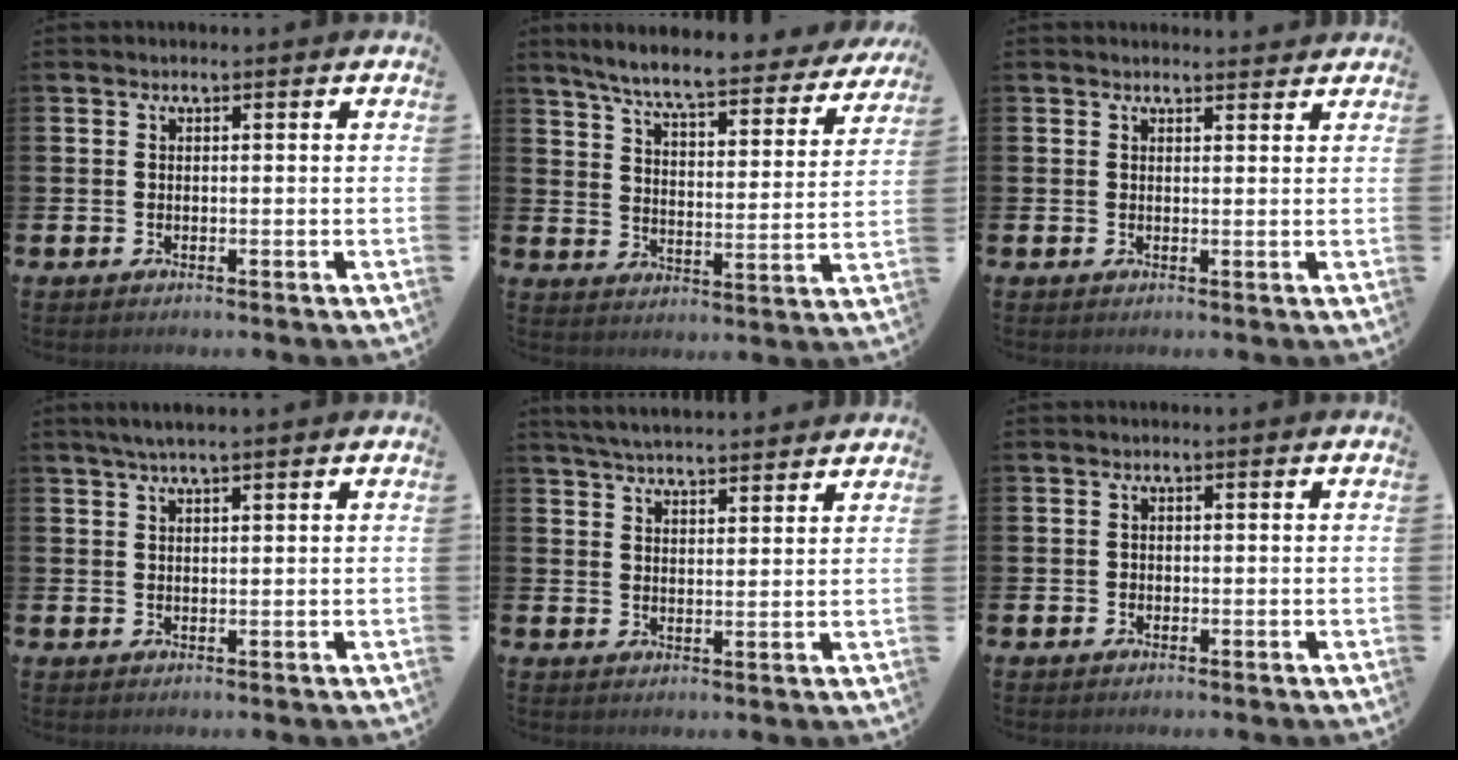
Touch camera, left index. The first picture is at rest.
{"total": 7.1, "force": [6.4, 0.5, 3.0], "torque": [-0.076, -0.049, 0.103]}
{"total": 1.5, "force": [1.4, 0.2, -0.1], "torque": [0.013, -0.008, 0.024]}
{"total": 2.7, "force": [2.2, 0.3, 1.7], "torque": [-0.028, -0.001, 0.037]}
{"total": 4.9, "force": [4.9, 0.1, 0.7], "torque": [-0.028, -0.024, 0.089]}
{"total": 0.6, "force": [-0.1, 0.5, 0.1], "torque": [-0.006, 0.007, -0.003]}